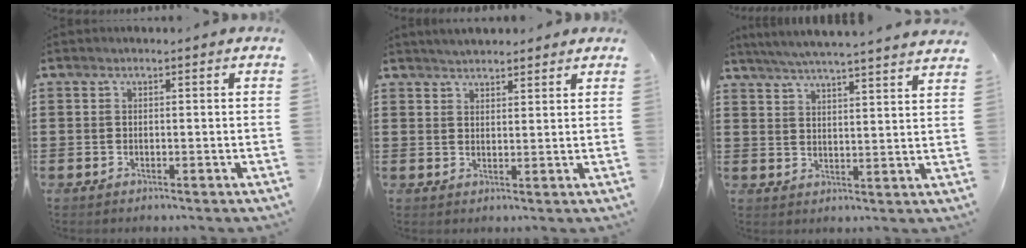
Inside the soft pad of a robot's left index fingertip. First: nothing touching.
{"total": 2.6, "force": [2.6, 0.3, 0.2], "torque": [-0.010, -0.002, 0.050]}
{"total": 5.2, "force": [4.9, -0.9, 1.6], "torque": [-0.047, -0.028, 0.086]}